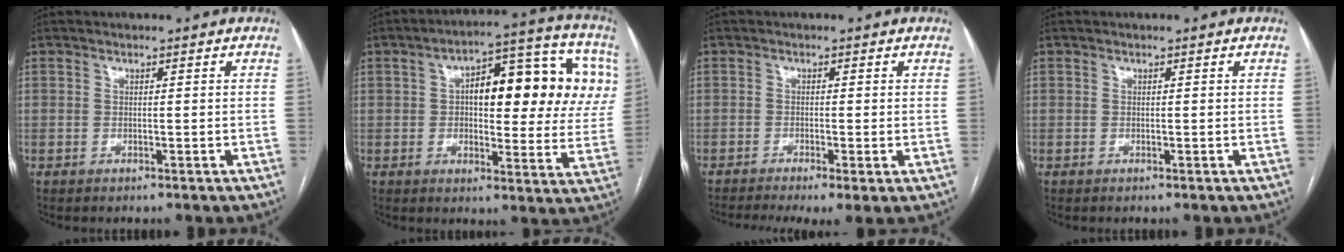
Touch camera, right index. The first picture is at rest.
{"total": 19.3, "force": [4.4, 7.5, 17.2], "torque": [-0.224, 0.047, 0.059]}
{"total": 6.8, "force": [-4.1, 1.3, 5.3], "torque": [-0.088, -0.011, -0.068]}
{"total": 0.0}